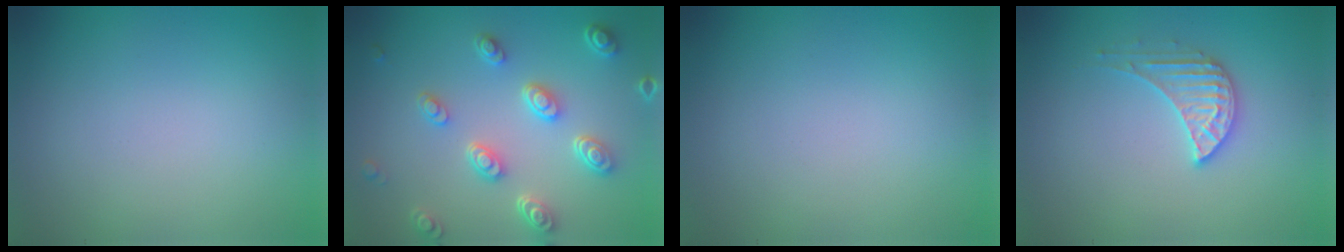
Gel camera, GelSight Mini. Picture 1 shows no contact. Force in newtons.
{"total": 4.7, "press": 3.7, "slide": 2.9}
{"total": 0.0}
{"total": 3.0, "press": 2.9, "slide": 0.4}